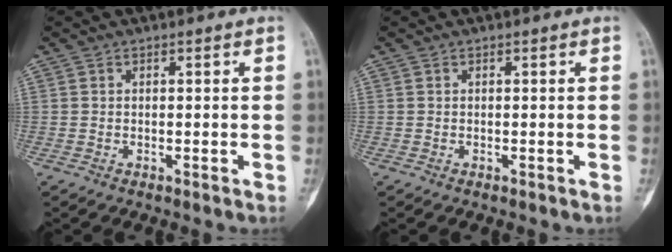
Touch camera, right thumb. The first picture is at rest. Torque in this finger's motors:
{"motor_torque": [0.19, 0.07, 0.05, -0.05, 0.03]}